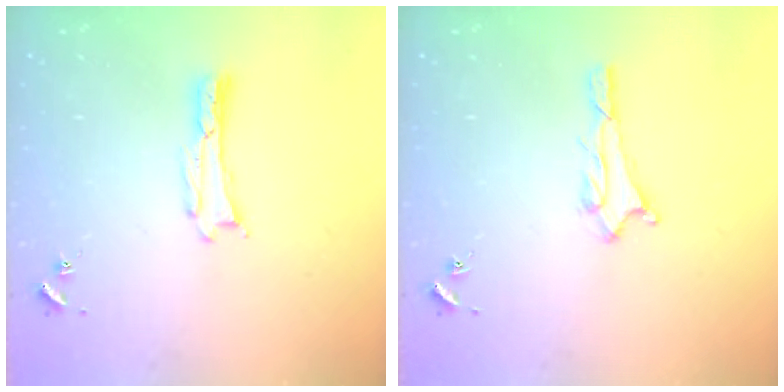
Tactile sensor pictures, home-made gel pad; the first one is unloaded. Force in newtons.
{"total": 2.0, "press": 2.0, "slide": 0.2}